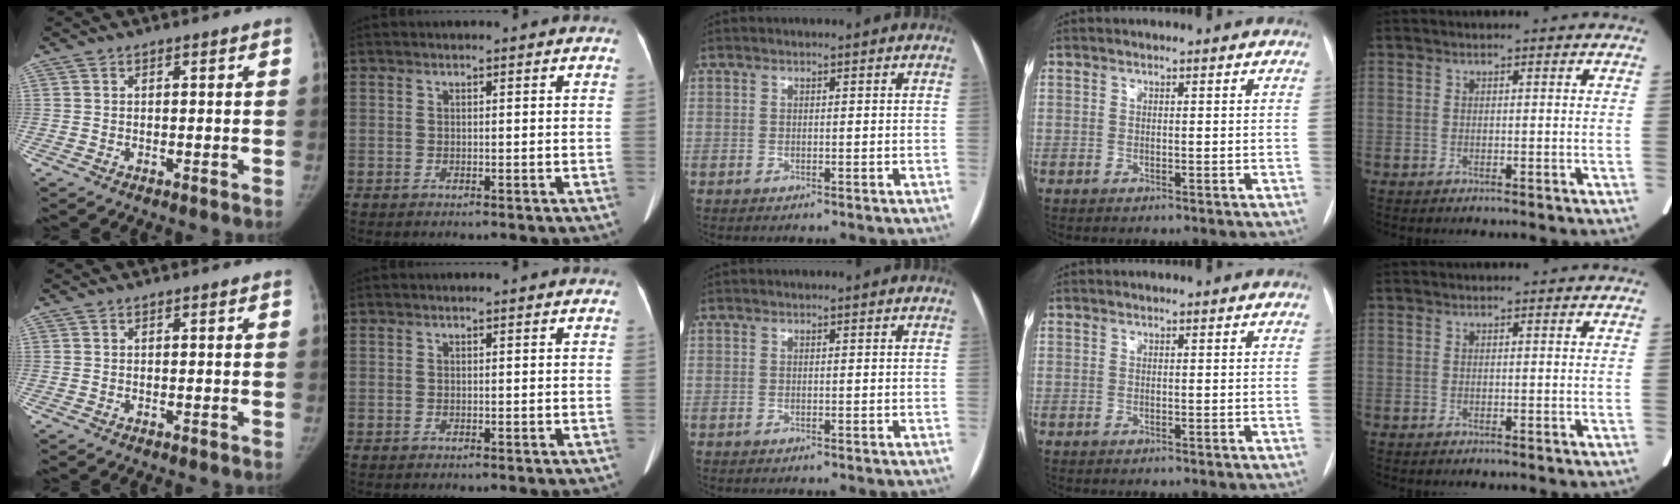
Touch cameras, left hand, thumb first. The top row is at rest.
{}